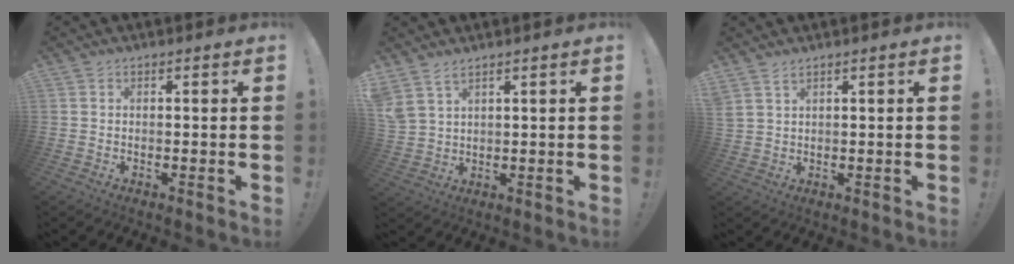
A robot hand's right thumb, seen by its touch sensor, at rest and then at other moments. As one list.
[{"total": 4.6, "force": [3.6, 1.6, 2.4], "torque": [-0.051, -0.016, 0.070]}, {"total": 2.5, "force": [1.9, 0.4, 1.5], "torque": [-0.036, -0.007, 0.038]}]